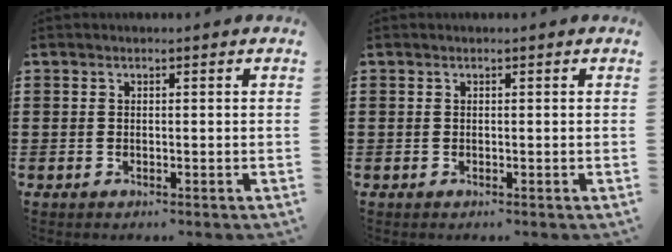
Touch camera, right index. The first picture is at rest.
{"total": 0.0}